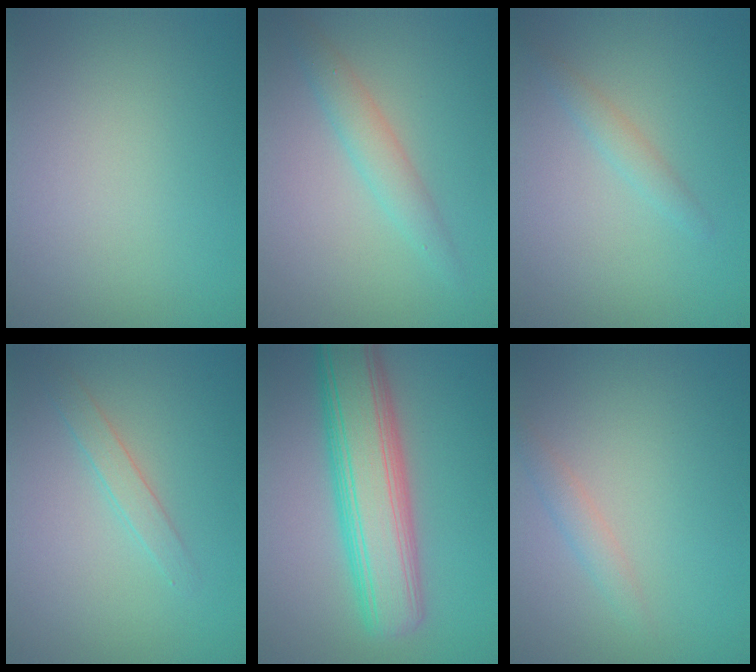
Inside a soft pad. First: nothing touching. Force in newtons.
{"total": 2.5, "press": 2.5, "slide": 0.0}
{"total": 1.5, "press": 1.5, "slide": 0.1}
{"total": 1.6, "press": 1.6, "slide": 0.0}
{"total": 9.0, "press": 9.0, "slide": 0.3}
{"total": 1.4, "press": 1.4, "slide": 0.1}